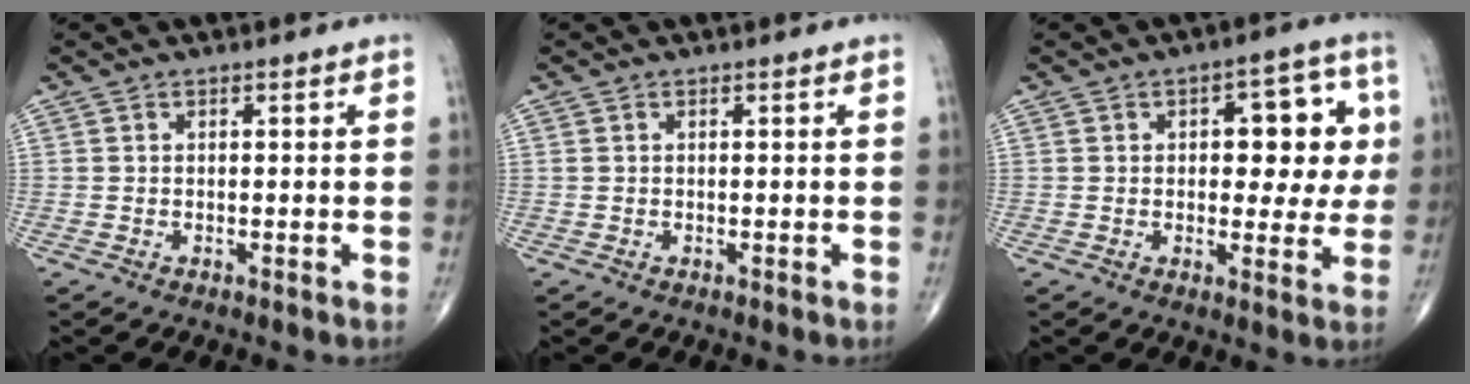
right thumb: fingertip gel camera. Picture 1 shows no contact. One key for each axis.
{"total": 0.0}
{"total": 11.4, "fx": 2.0, "fy": 6.0, "fz": 9.5, "tx": -0.075, "ty": 0.007, "tz": 0.024}